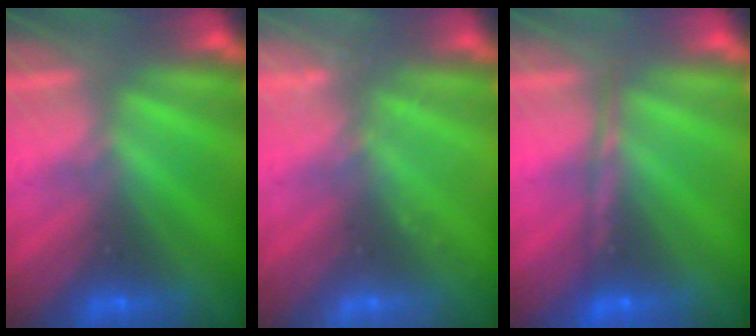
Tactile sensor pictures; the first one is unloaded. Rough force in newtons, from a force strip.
{"total": 2.2}
{"total": 1.6}